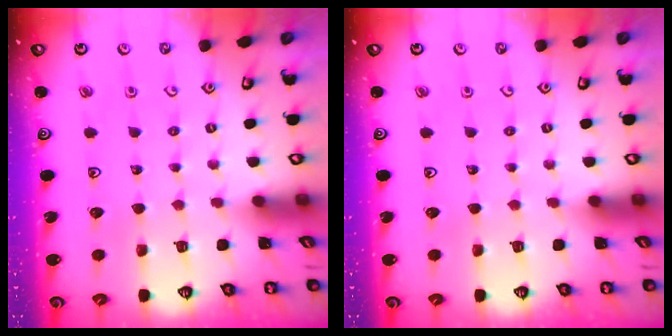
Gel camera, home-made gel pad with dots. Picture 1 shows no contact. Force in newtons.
{"total": 0.0}